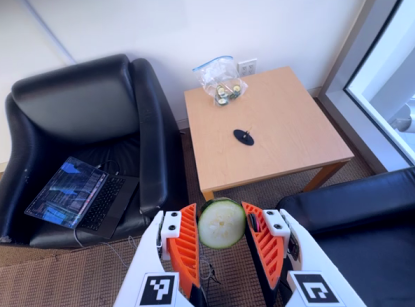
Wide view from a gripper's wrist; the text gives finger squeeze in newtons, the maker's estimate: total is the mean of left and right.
{"total": 10.5, "left": 10.7, "right": 10.3}